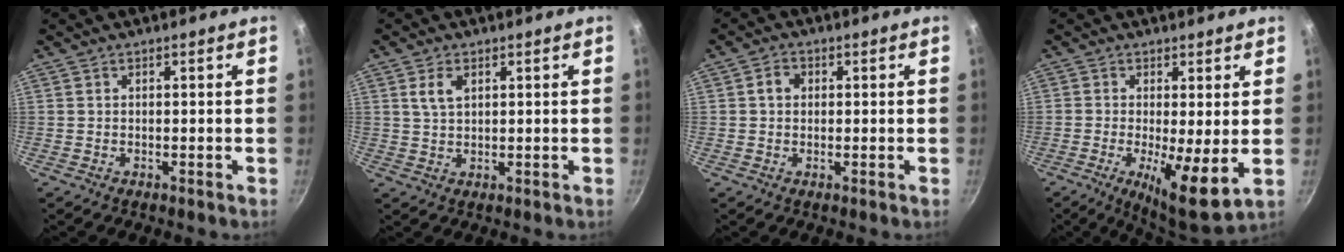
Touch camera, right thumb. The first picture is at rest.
{"total": 3.7, "force": [1.5, 2.1, 2.7], "torque": [-0.046, -0.001, 0.029]}
{"total": 2.8, "force": [0.5, 2.3, 1.5], "torque": [-0.014, 0.007, 0.003]}
{"total": 10.2, "force": [-1.1, 2.6, 9.8], "torque": [-0.155, -0.022, -0.012]}